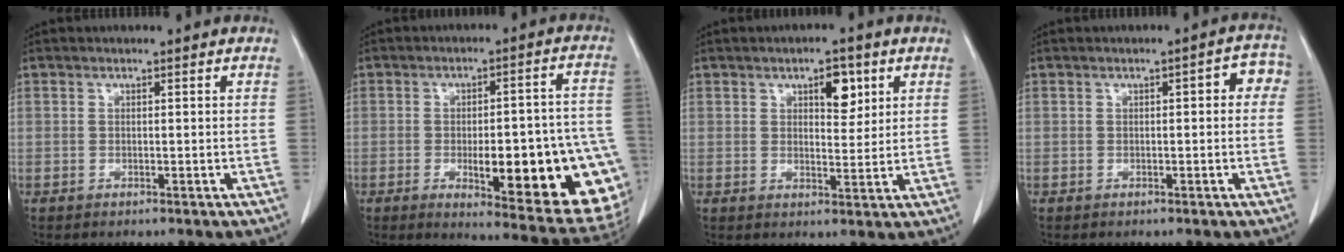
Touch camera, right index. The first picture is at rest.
{"total": 21.9, "force": [-6.2, 5.2, 20.4], "torque": [-0.165, 0.016, -0.058]}
{"total": 4.8, "force": [2.3, 2.1, 3.7], "torque": [-0.053, 0.000, 0.035]}
{"total": 3.5, "force": [0.5, 1.3, 3.2], "torque": [-0.030, 0.019, 0.000]}